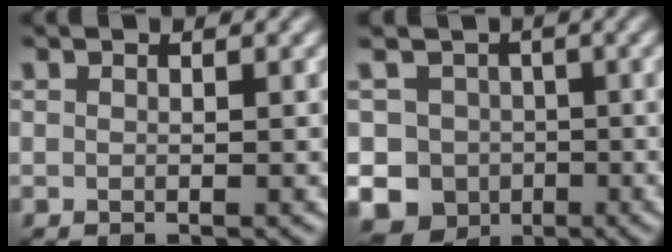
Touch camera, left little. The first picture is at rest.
{"total": 10.3, "force": [-3.4, 9.2, 3.0], "torque": [-0.041, -0.009, -0.078]}